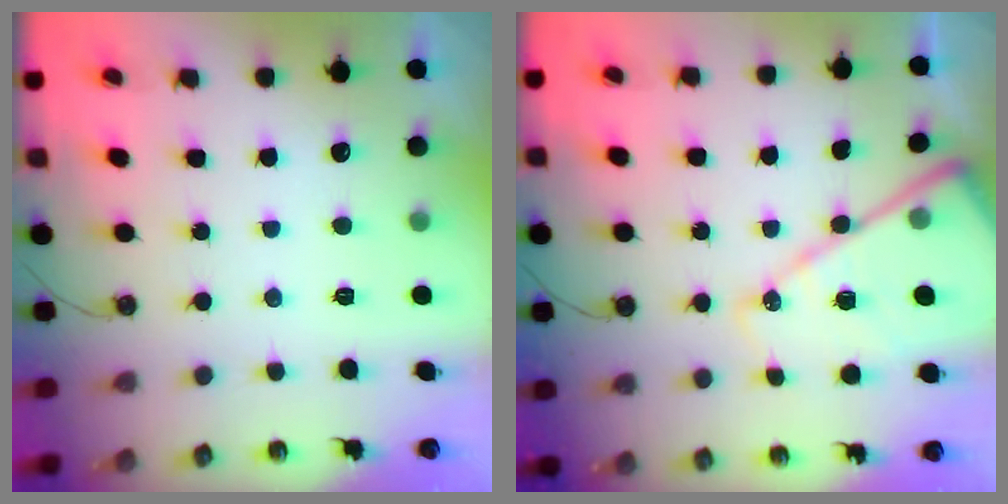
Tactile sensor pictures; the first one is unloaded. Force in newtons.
{"total": 16.5, "press": 16.4, "slide": 1.7}